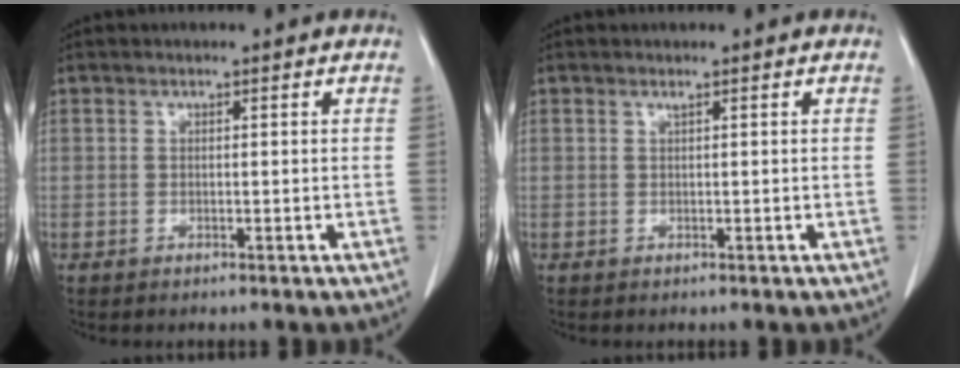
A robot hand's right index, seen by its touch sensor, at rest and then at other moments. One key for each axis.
{"total": 0.0}